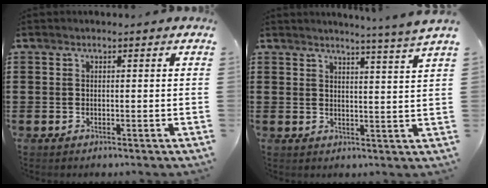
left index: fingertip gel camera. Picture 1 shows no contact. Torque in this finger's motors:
{"motor_torque": [-0.21, -0.40, -0.13, -0.02]}